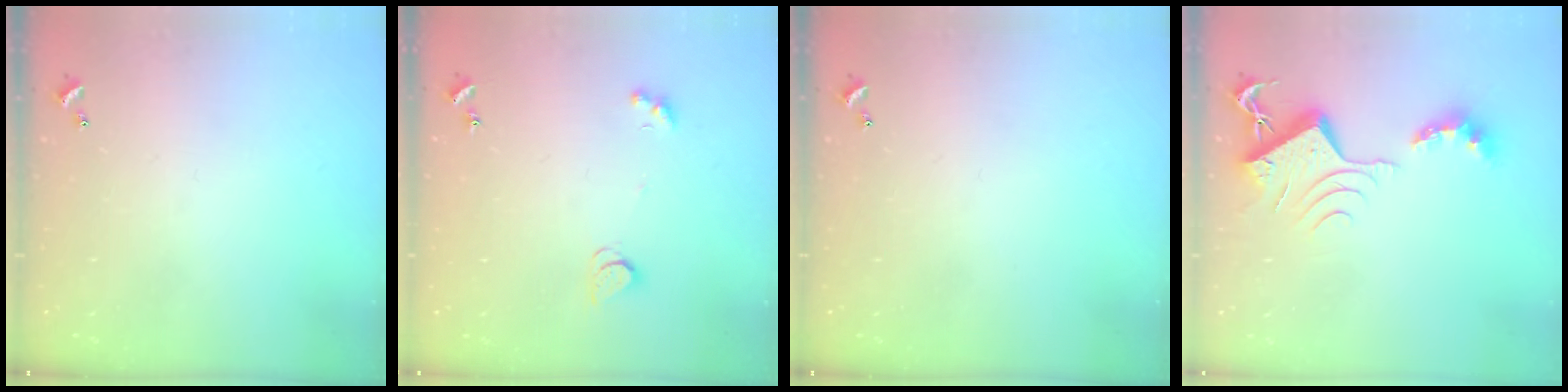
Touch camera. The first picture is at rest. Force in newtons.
{"total": 2.1, "press": 2.1, "slide": 0.4}
{"total": 0.0}
{"total": 9.4, "press": 9.3, "slide": 1.0}